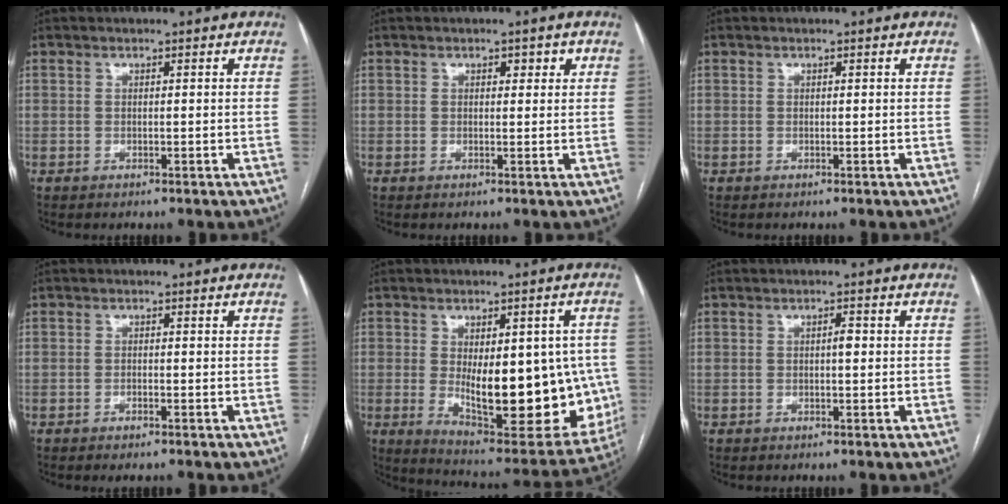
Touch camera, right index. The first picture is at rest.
{"total": 1.7, "force": [0.8, 1.0, 1.1], "torque": [-0.009, 0.004, 0.009]}
{"total": 0.0}
{"total": 1.0, "force": [-0.8, 0.0, 0.6], "torque": [-0.013, -0.001, -0.012]}
{"total": 21.0, "force": [-1.9, 8.0, 19.4], "torque": [-0.222, -0.001, 0.003]}
{"total": 1.1, "force": [0.0, 0.3, 1.0], "torque": [-0.014, 0.003, 0.000]}